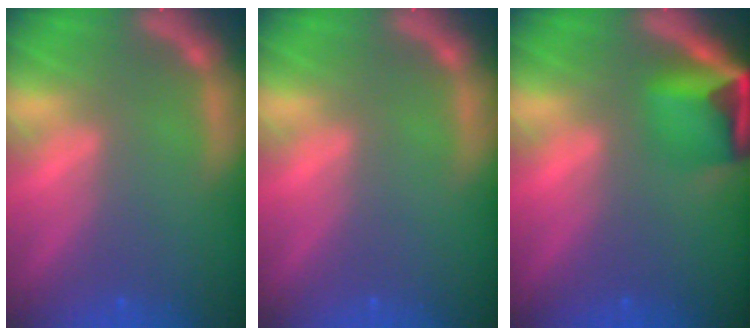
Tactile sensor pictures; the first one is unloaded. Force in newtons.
{"total": 0.0}
{"total": 6.0}